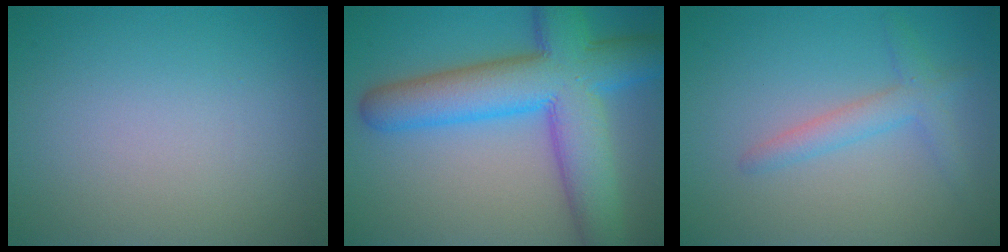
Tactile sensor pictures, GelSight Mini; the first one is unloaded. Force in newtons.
{"total": 10.9, "press": 10.9, "slide": 0.6}
{"total": 2.4, "press": 2.4, "slide": 0.1}